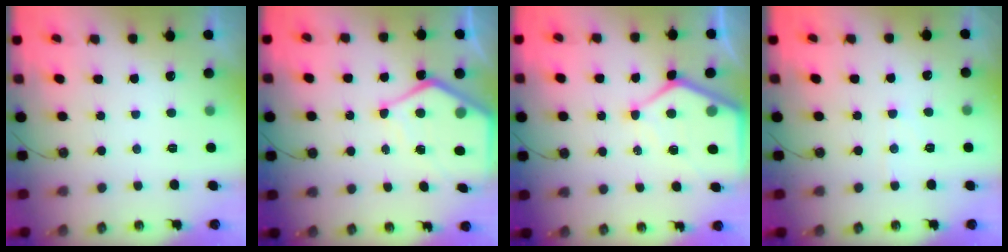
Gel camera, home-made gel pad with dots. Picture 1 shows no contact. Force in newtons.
{"total": 9.7, "press": 9.7, "slide": 0.9}
{"total": 9.9, "press": 9.9, "slide": 1.0}
{"total": 3.4, "press": 3.4, "slide": 0.6}